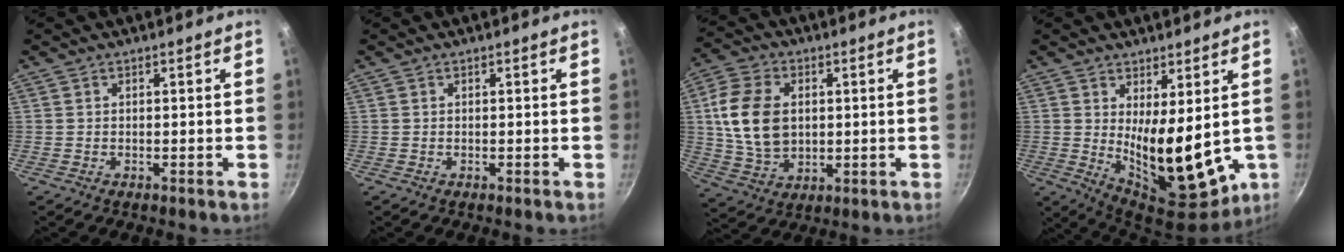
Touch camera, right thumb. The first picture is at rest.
{"total": 0.0}
{"total": 13.8, "force": [1.8, 9.7, 9.8], "torque": [-0.172, -0.003, 0.040]}
{"total": 15.5, "force": [1.9, 7.0, 13.7], "torque": [-0.195, -0.048, 0.051]}